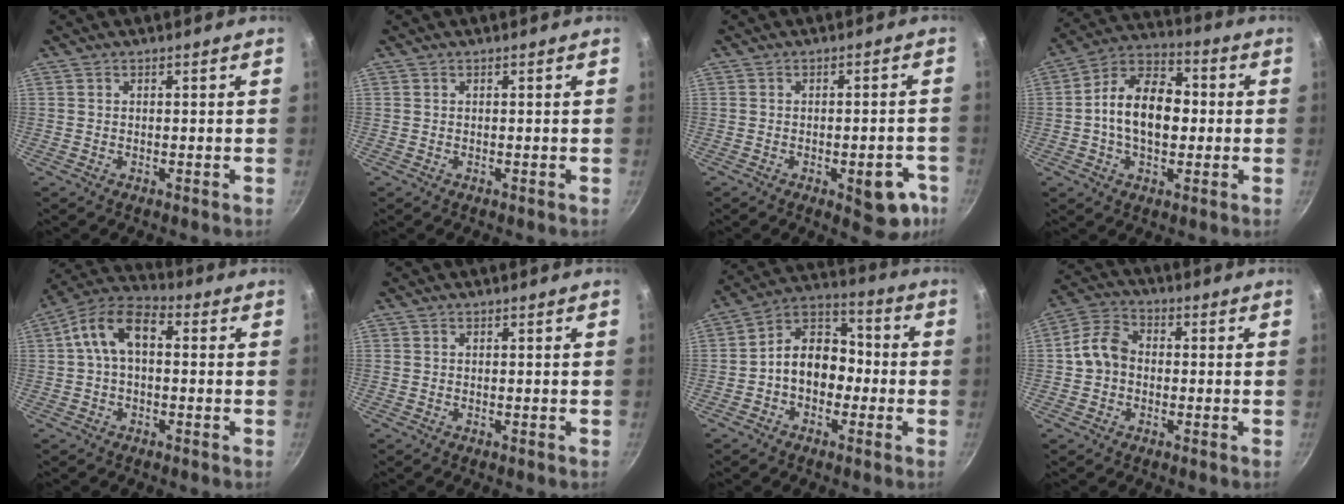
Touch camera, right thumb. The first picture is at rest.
{"total": 0.0}
{"total": 9.1, "force": [-3.5, 4.1, 7.3], "torque": [-0.053, 0.022, -0.037]}
{"total": 14.8, "force": [-0.2, 9.5, 11.2], "torque": [-0.153, 0.033, -0.022]}
{"total": 10.4, "force": [1.2, 6.3, 8.2], "torque": [-0.139, 0.035, 0.005]}
{"total": 0.0}
{"total": 11.4, "force": [-1.9, 8.5, 7.4], "torque": [-0.070, 0.048, -0.052]}
{"total": 7.5, "force": [-0.6, 6.0, 4.5], "torque": [-0.063, 0.025, -0.028]}